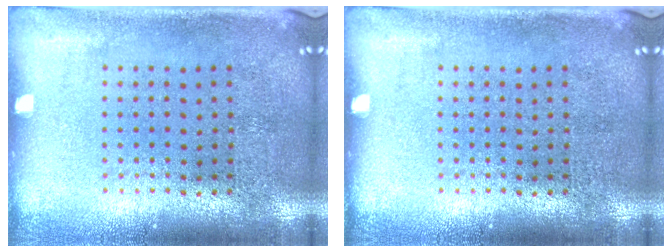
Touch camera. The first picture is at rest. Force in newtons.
{"total": 0.0}